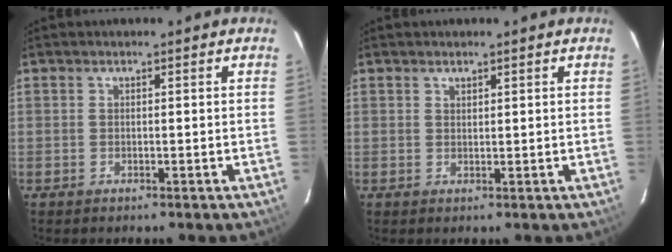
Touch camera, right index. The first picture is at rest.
{"total": 0.9, "force": [0.8, 0.4, 0.1], "torque": [-0.003, 0.001, 0.016]}